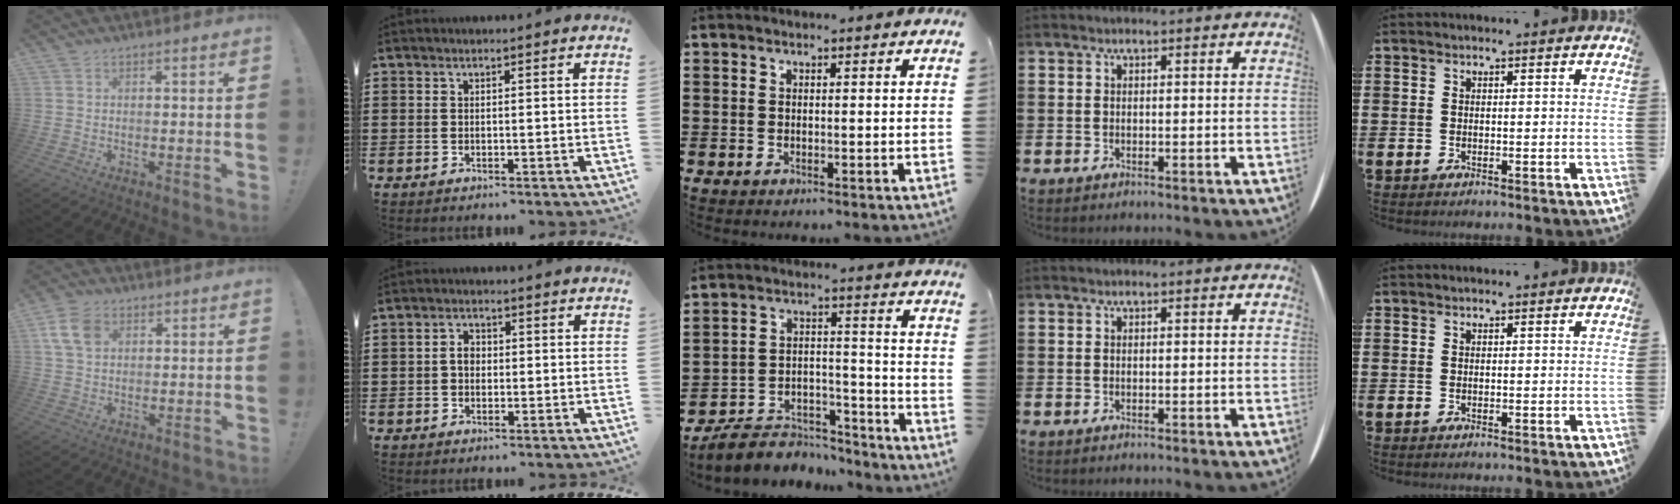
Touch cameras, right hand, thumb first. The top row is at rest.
{"thumb": {"total": 8.8, "force": [3.0, 6.1, 5.5], "torque": [-0.106, 0.003, 0.061]}, "index": {"total": 2.4, "force": [-0.1, 1.7, 1.7], "torque": [-0.035, 0.006, -0.004]}, "middle": {"total": 6.8, "force": [-6.5, 1.9, 1.1], "torque": [-0.020, 0.018, -0.126]}}